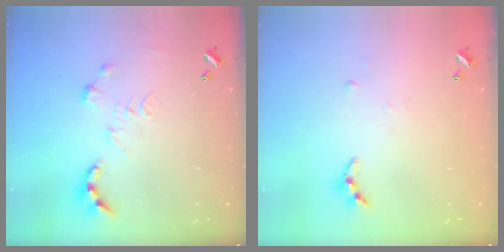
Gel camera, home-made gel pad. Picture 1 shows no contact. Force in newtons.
{"total": 4.6, "press": 4.5, "slide": 0.5}